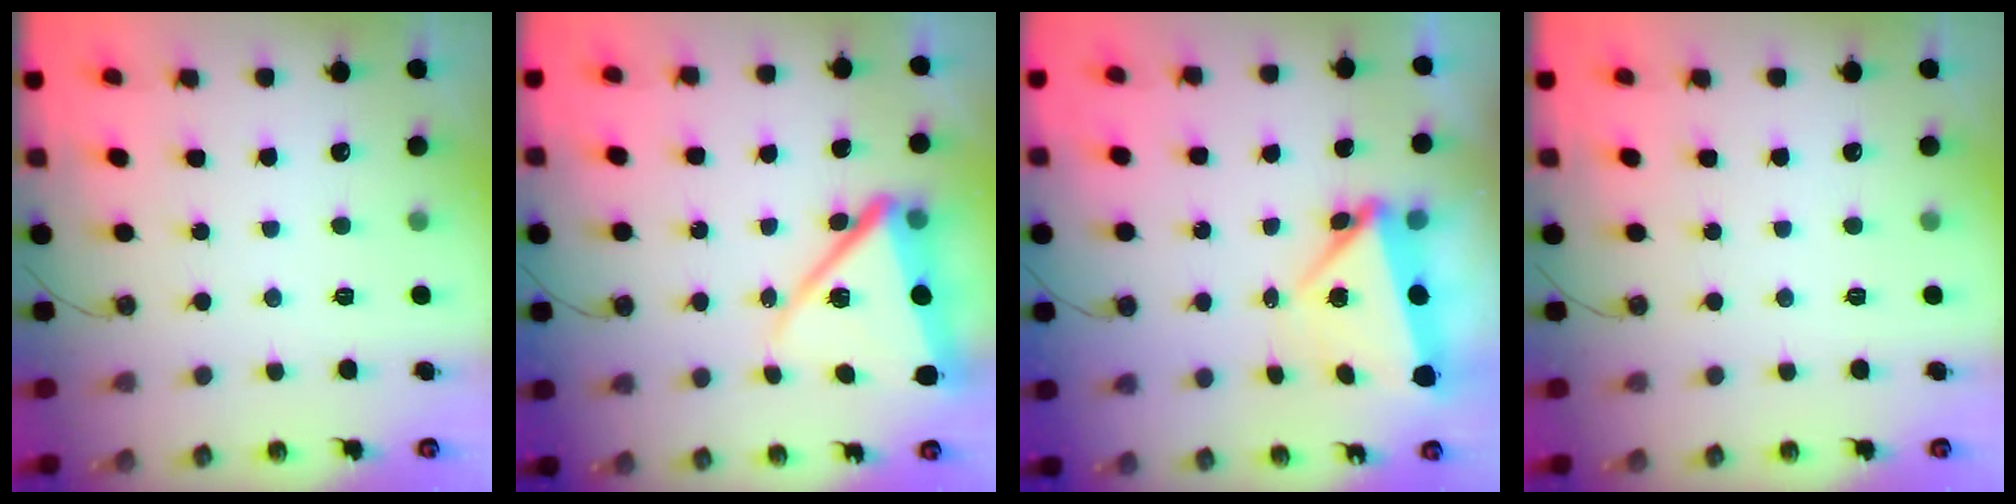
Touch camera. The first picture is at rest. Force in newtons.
{"total": 13.7, "press": 13.7, "slide": 1.1}
{"total": 5.2, "press": 5.2, "slide": 0.2}
{"total": 0.0}